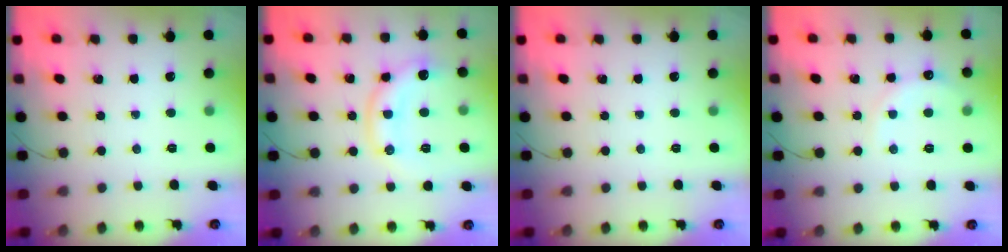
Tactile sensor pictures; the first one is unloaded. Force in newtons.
{"total": 12.1, "press": 12.1, "slide": 0.4}
{"total": 0.0}
{"total": 5.4, "press": 5.3, "slide": 1.0}